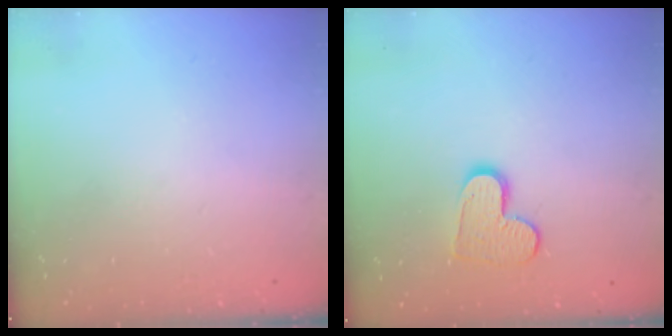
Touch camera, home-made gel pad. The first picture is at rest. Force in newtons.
{"total": 9.4, "press": 9.4, "slide": 0.6}